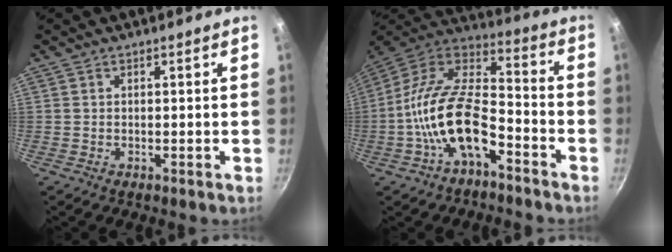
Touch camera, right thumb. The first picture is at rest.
{"total": 17.7, "force": [-7.2, 8.7, 13.6], "torque": [-0.239, 0.066, -0.151]}